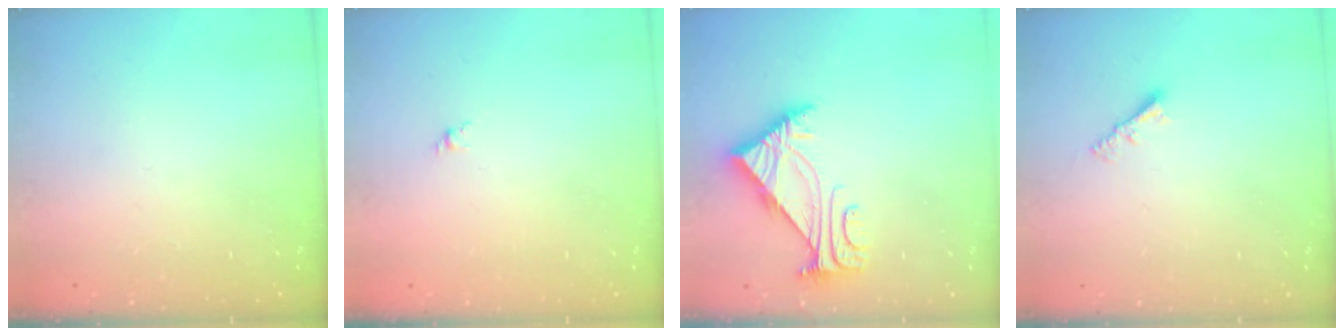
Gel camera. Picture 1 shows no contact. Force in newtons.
{"total": 1.6, "press": 1.5, "slide": 0.6}
{"total": 5.0, "press": 4.9, "slide": 1.0}
{"total": 3.0, "press": 3.0, "slide": 0.1}